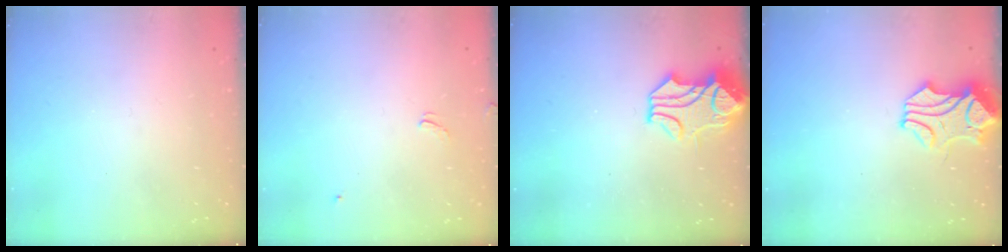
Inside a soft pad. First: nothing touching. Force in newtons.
{"total": 2.1, "press": 2.1, "slide": 0.5}
{"total": 1.0, "press": 0.4, "slide": 0.9}
{"total": 0.9, "press": 0.1, "slide": 0.9}